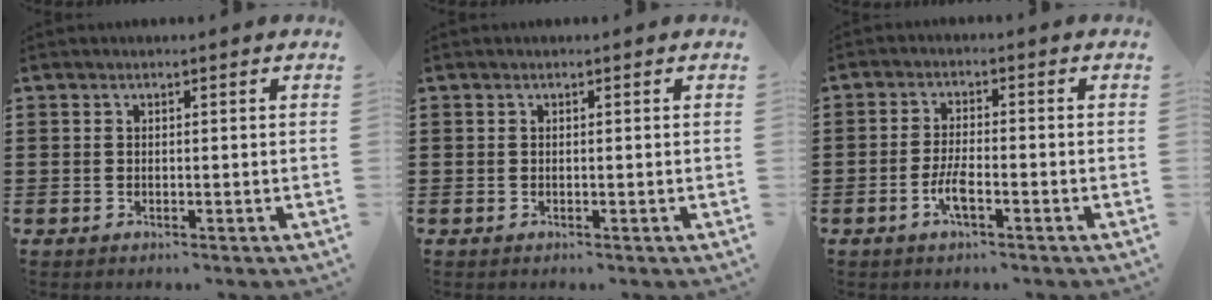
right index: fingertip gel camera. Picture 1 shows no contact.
{"total": 0.0}
{"total": 4.0, "force": [-1.7, 0.9, 3.5], "torque": [-0.079, -0.004, -0.037]}